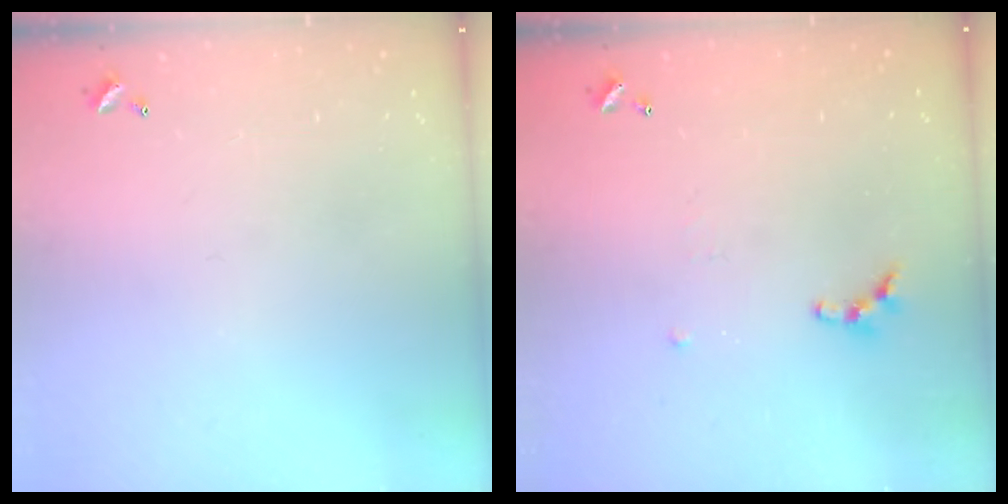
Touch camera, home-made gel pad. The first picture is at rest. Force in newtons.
{"total": 4.9, "press": 4.9, "slide": 0.5}